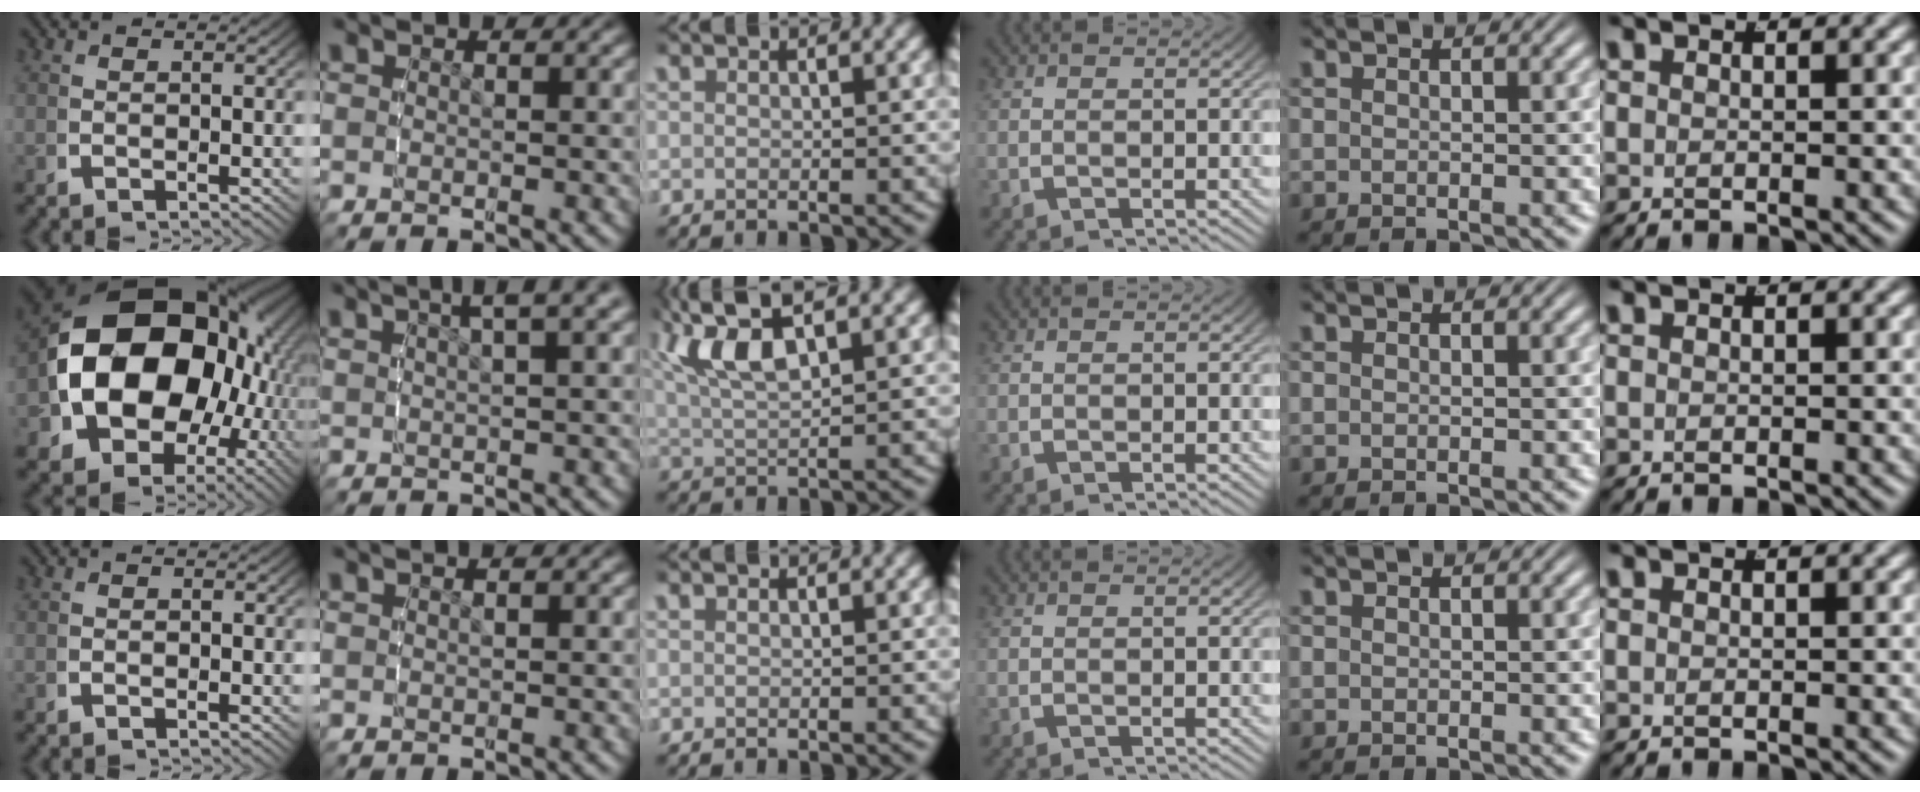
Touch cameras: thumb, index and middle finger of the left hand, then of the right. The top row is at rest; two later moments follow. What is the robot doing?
{"motion": "lift_and_place", "object": "glasses"}